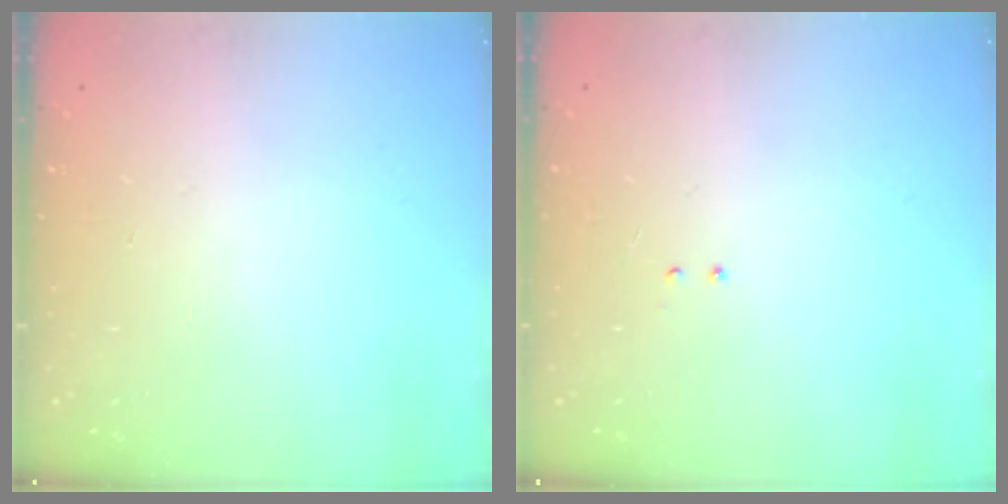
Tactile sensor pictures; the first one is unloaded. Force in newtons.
{"total": 2.1, "press": 2.0, "slide": 0.6}